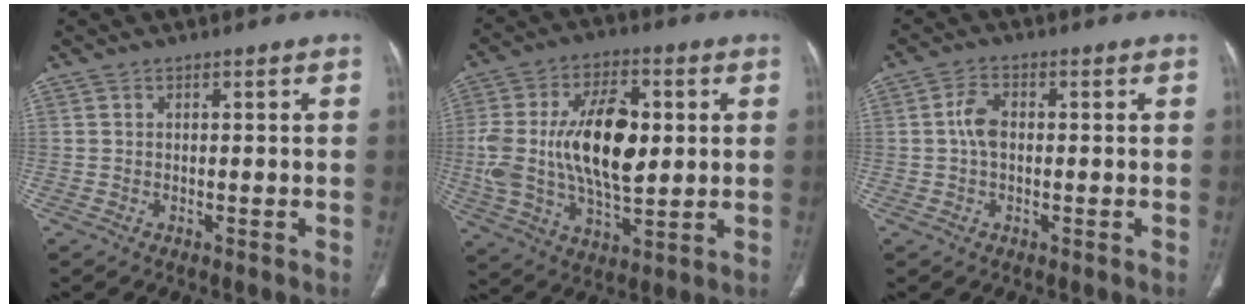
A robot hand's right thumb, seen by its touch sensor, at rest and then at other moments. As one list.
[{"total": 19.6, "force": [2.0, 9.9, 16.8], "torque": [-0.296, -0.001, 0.037]}, {"total": 3.9, "force": [0.0, 2.4, 3.0], "torque": [-0.062, 0.008, -0.004]}]